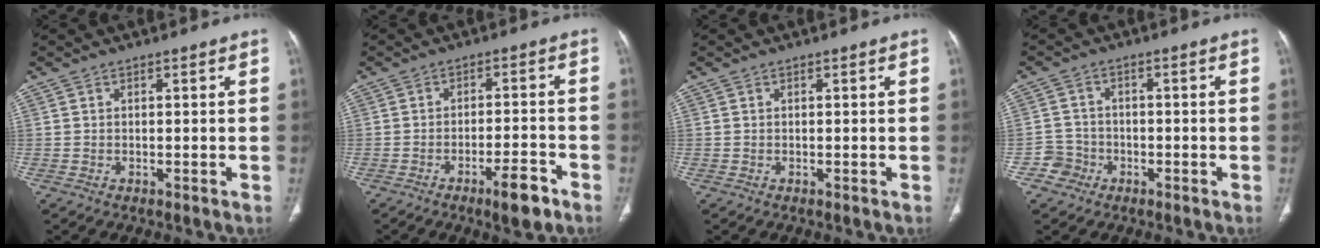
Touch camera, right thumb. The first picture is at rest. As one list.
[{"total": 6.3, "force": [-3.9, 1.5, 4.7], "torque": [-0.072, 0.020, -0.056]}, {"total": 0.0}, {"total": 3.8, "force": [-1.8, 3.4, -0.3], "torque": [0.024, 0.020, -0.038]}]